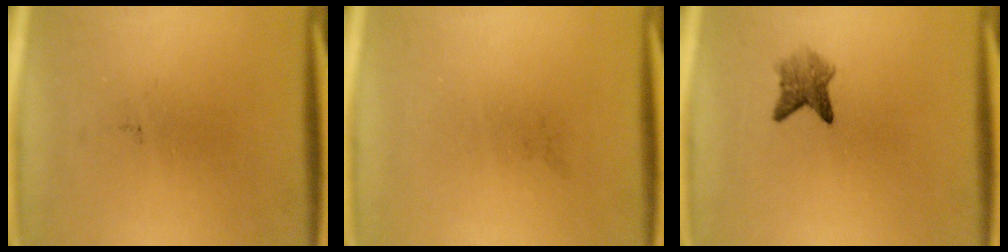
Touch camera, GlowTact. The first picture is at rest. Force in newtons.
{"total": 0.0}
{"total": 2.9}